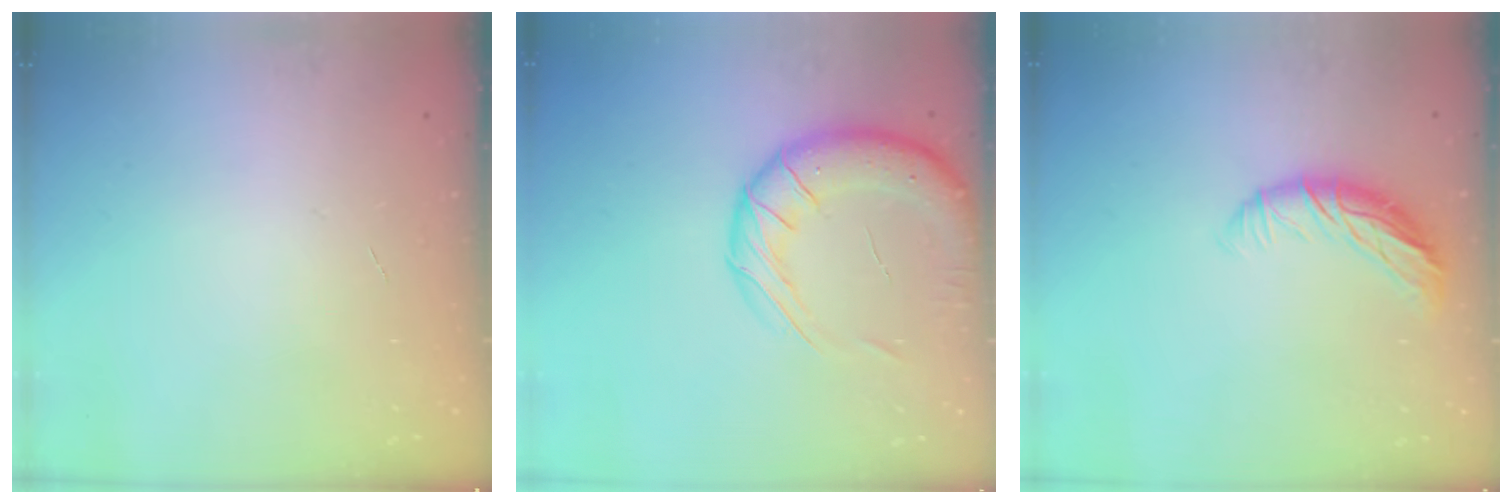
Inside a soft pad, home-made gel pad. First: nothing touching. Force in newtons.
{"total": 14.8, "press": 14.6, "slide": 2.5}
{"total": 10.0, "press": 10.0, "slide": 1.0}